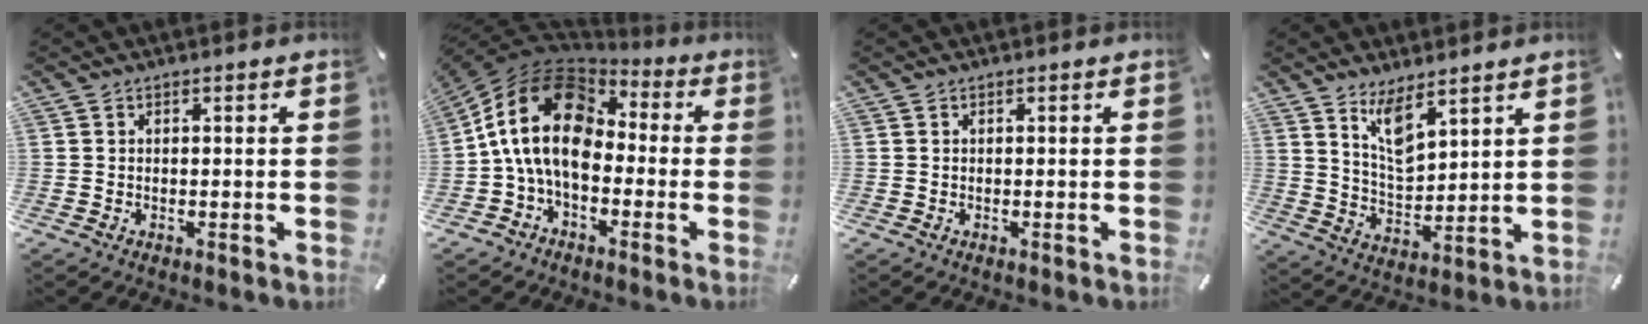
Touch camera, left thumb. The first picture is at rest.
{"total": 18.0, "force": [-0.2, 12.4, 13.0], "torque": [-0.273, 0.021, -0.010]}
{"total": 0.0}
{"total": 8.9, "force": [6.4, 3.5, 5.0], "torque": [-0.102, -0.029, 0.117]}